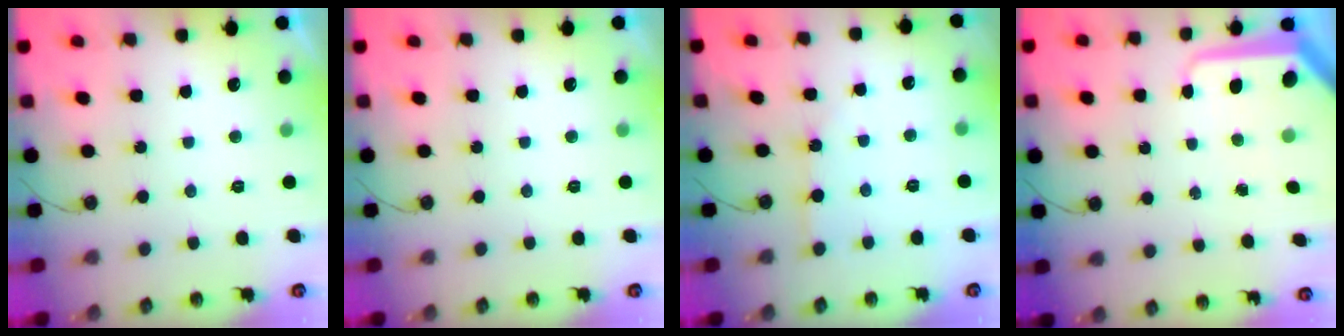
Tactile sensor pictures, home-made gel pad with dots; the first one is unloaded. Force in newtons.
{"total": 0.0}
{"total": 3.2, "press": 3.1, "slide": 0.4}
{"total": 8.6, "press": 8.5, "slide": 0.9}